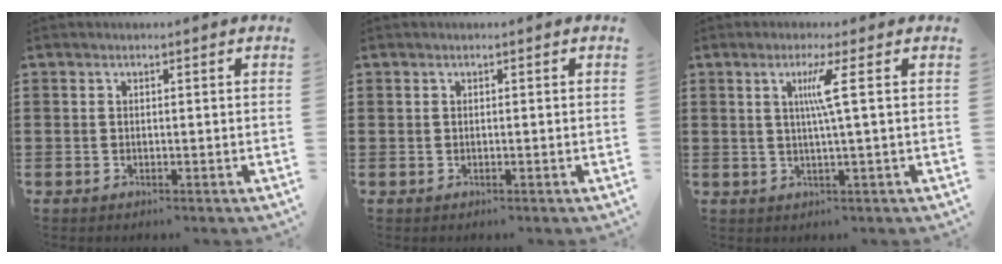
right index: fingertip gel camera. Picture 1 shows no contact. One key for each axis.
{"total": 0.0}
{"total": 4.4, "fx": 0.8, "fy": -0.8, "fz": 4.2, "tx": -0.082, "ty": -0.005, "tz": 0.008}